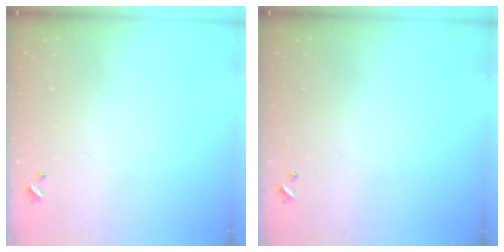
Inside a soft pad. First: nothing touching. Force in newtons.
{"total": 0.0}